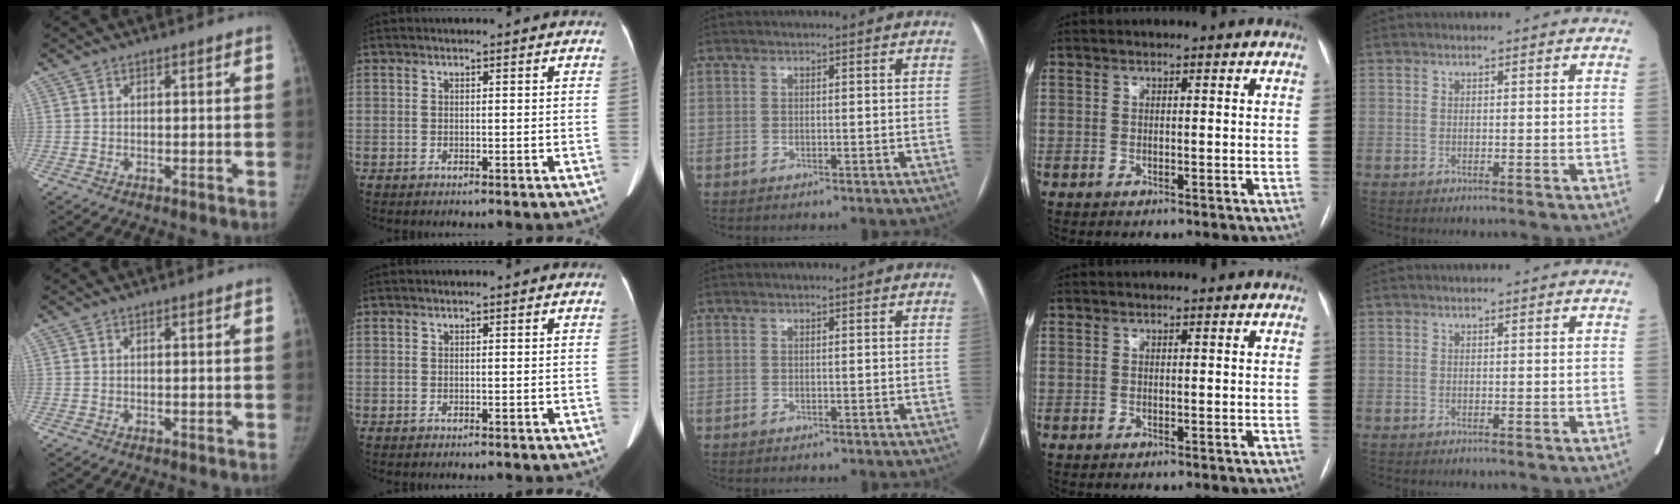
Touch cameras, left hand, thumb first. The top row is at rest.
{}